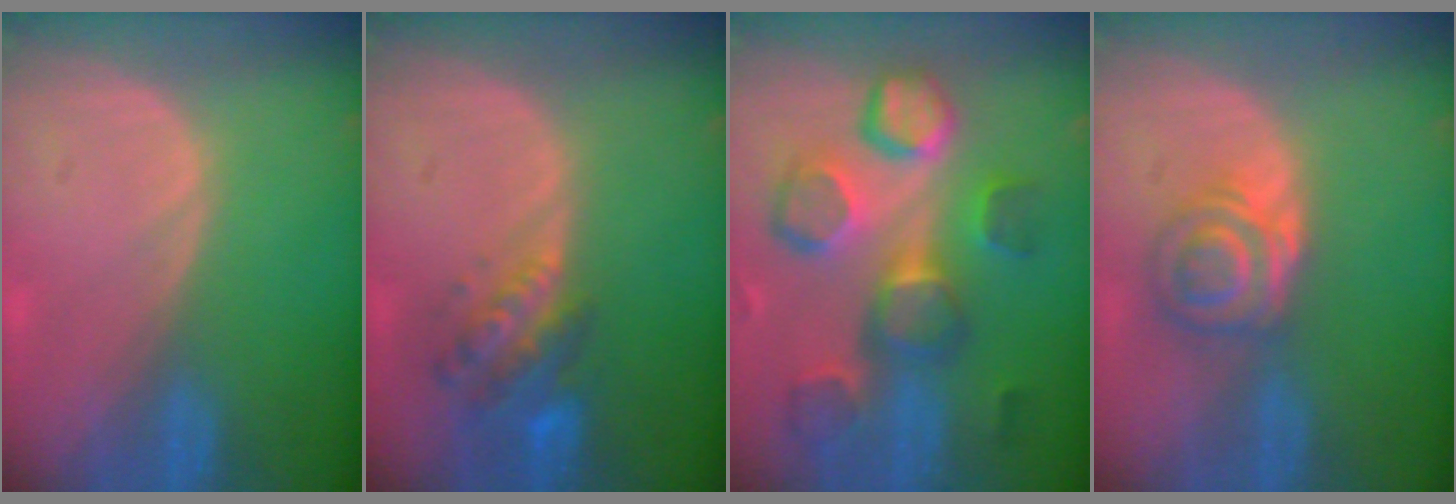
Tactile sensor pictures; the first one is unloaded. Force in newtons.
{"total": 6.2, "press": 5.7, "slide": 2.3}
{"total": 11.0, "press": 10.6, "slide": 3.0}
{"total": 5.5, "press": 5.3, "slide": 1.8}